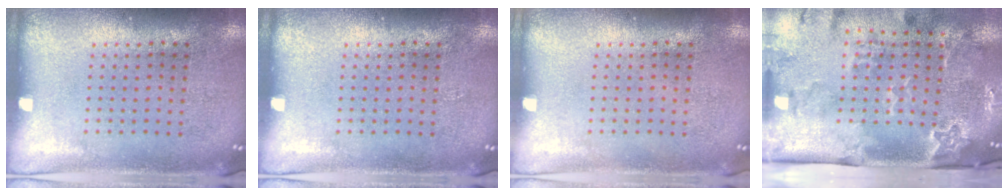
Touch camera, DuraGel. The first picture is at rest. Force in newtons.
{"total": 0.0}
{"total": 0.0}
{"total": 3.3, "press": 2.4, "slide": 2.3}